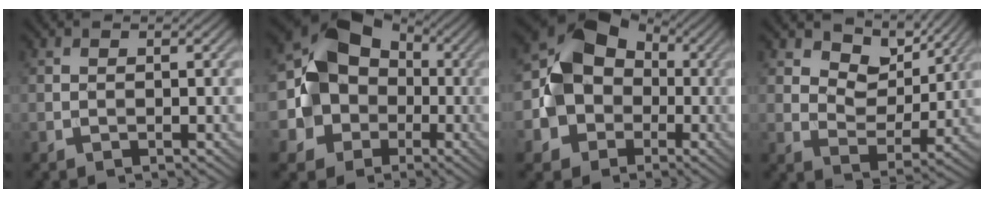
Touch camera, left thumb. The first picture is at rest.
{"total": 10.4, "force": [-0.4, 9.3, 4.6], "torque": [-0.079, -0.010, -0.031]}
{"total": 8.8, "force": [-0.9, 7.8, 4.1], "torque": [-0.074, -0.001, -0.027]}
{"total": 7.6, "force": [5.1, 4.5, 3.5], "torque": [-0.070, -0.005, 0.079]}